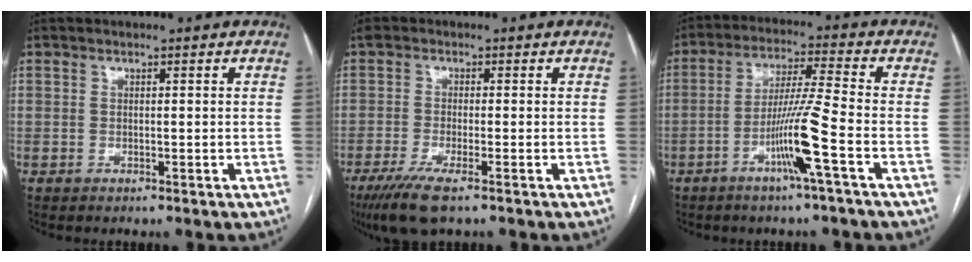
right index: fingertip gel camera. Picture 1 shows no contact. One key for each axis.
{"total": 6.5, "fx": -4.1, "fy": 1.1, "fz": 5.0, "tx": -0.096, "ty": -0.018, "tz": -0.072}
{"total": 9.4, "fx": -3.9, "fy": -1.5, "fz": 8.4, "tx": -0.164, "ty": -0.004, "tz": -0.078}